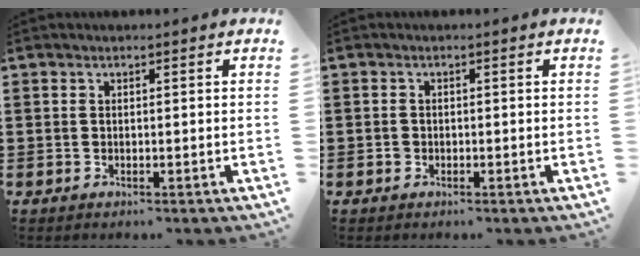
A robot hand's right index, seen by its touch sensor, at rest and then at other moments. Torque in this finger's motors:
{"motor_torque": [0.28, 0.22, 0.02, 0.03]}